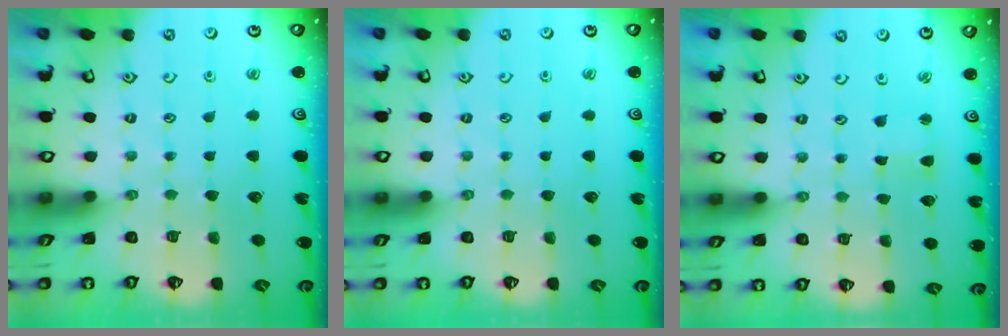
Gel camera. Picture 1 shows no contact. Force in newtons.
{"total": 0.0}
{"total": 2.0, "press": 2.0, "slide": 0.3}